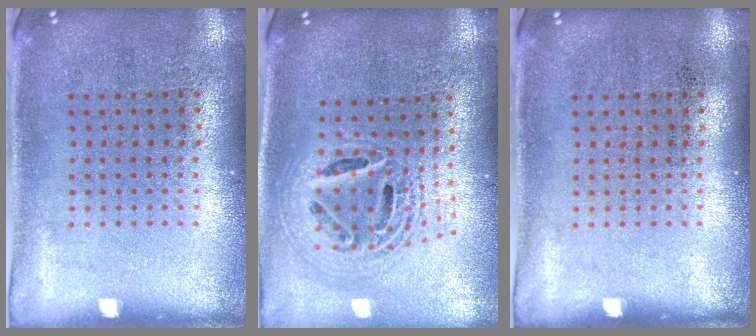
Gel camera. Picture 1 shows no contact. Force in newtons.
{"total": 2.2, "press": 1.6, "slide": 1.4}
{"total": 0.0}